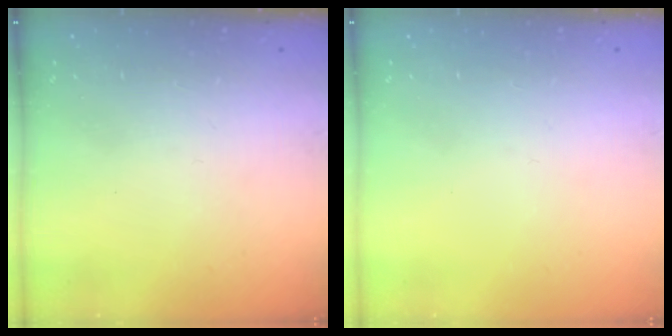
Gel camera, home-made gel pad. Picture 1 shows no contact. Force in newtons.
{"total": 0.0}